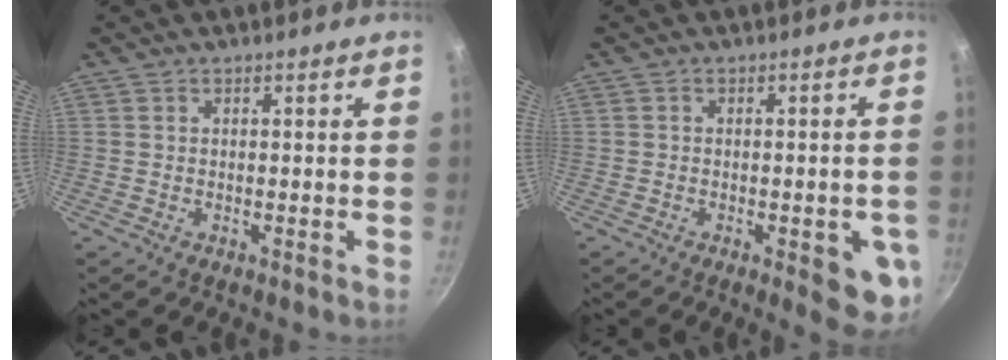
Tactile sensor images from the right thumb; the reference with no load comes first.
{"total": 8.6, "force": [-2.7, 3.1, 7.6], "torque": [-0.062, 0.007, -0.030]}